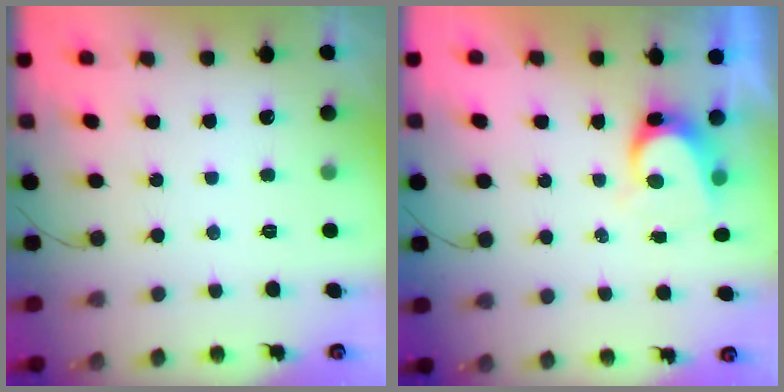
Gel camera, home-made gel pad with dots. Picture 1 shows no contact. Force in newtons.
{"total": 5.9, "press": 5.9, "slide": 0.5}